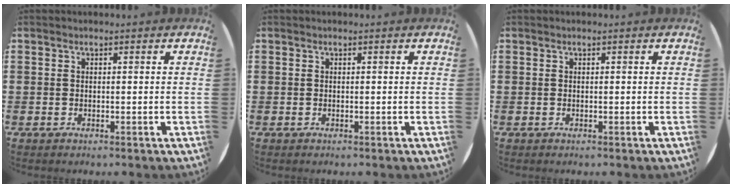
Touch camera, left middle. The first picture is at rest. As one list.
[{"total": 0.0}, {"total": 0.0}]